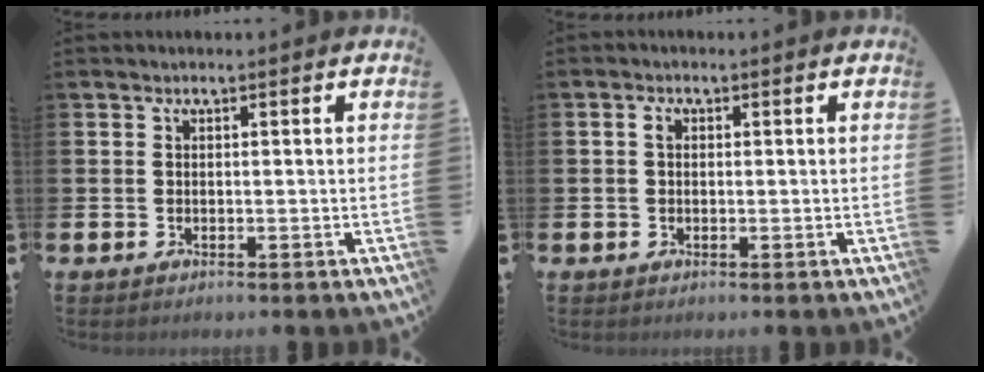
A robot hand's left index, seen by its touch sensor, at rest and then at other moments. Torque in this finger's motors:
{"motor_torque": [0.05, 0.06, 0.04, 0.01]}